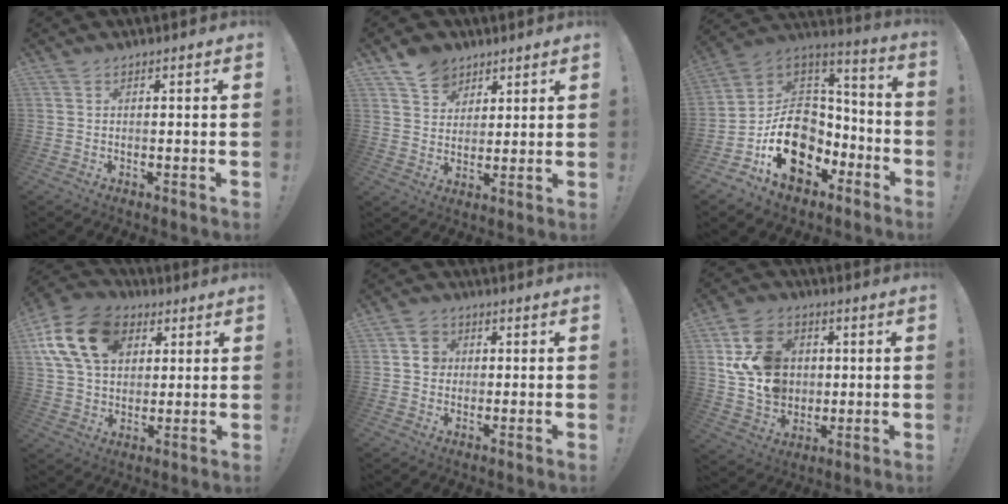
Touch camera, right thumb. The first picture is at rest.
{"total": 8.5, "force": [5.7, 6.0, 1.9], "torque": [-0.023, -0.038, 0.110]}
{"total": 19.6, "force": [-6.8, 15.1, 10.5], "torque": [-0.161, 0.030, -0.093]}
{"total": 19.0, "force": [7.0, 13.6, 11.2], "torque": [-0.194, -0.016, 0.132]}
{"total": 5.4, "force": [0.9, 4.9, 2.1], "torque": [-0.031, 0.009, 0.017]}
{"total": 16.0, "force": [3.1, 13.3, 8.4], "torque": [-0.139, -0.004, 0.071]}